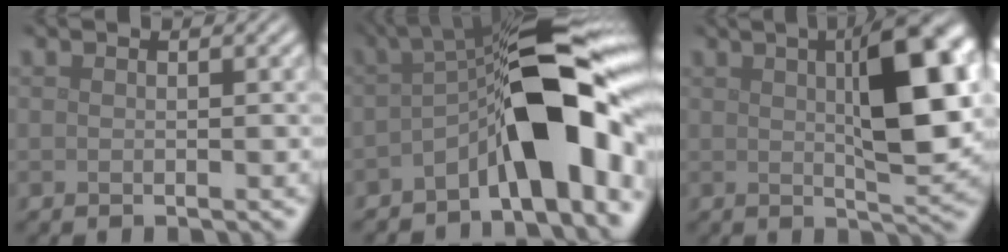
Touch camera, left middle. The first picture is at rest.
{"total": 11.1, "force": [-2.6, 4.0, 10.0], "torque": [-0.151, 0.013, -0.053]}
{"total": 10.0, "force": [2.2, 3.3, 9.2], "torque": [-0.126, 0.006, 0.036]}